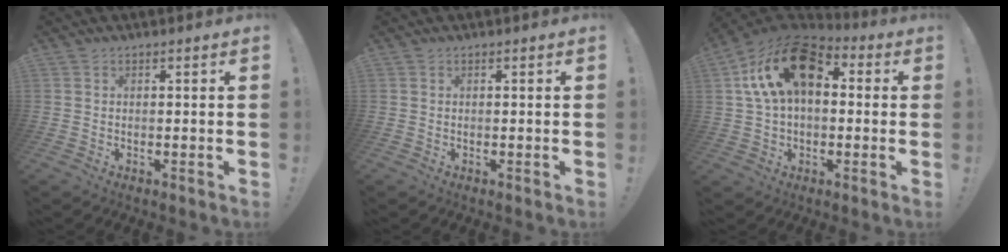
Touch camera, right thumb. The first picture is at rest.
{"total": 0.0}
{"total": 19.8, "force": [6.2, 11.8, 14.6], "torque": [-0.240, -0.006, 0.114]}